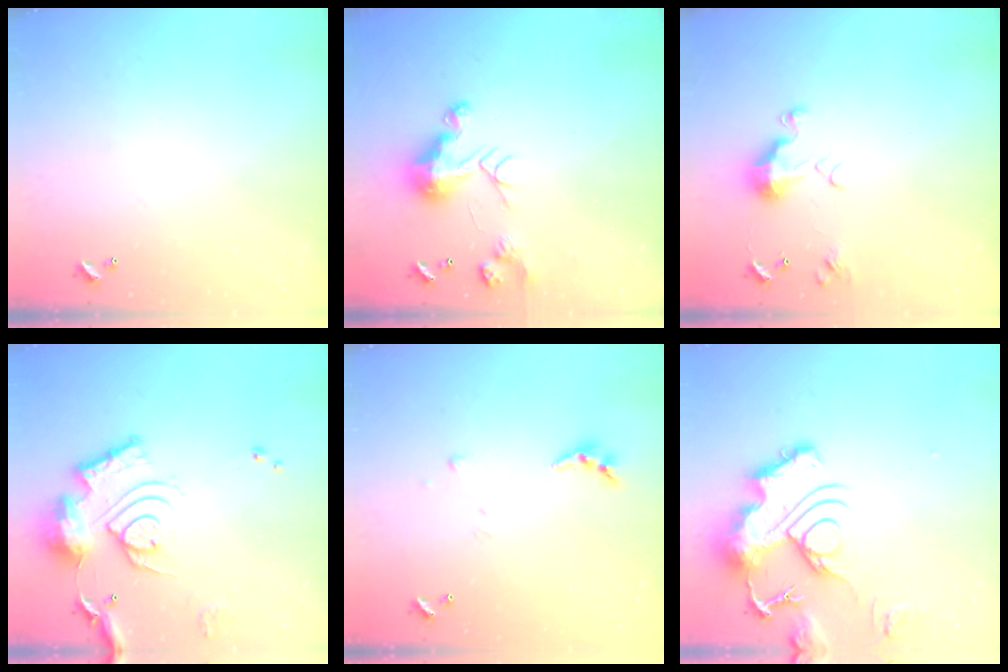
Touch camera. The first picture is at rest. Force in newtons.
{"total": 8.7, "press": 8.6, "slide": 0.2}
{"total": 6.6, "press": 6.5, "slide": 1.0}
{"total": 15.8, "press": 15.8, "slide": 1.0}
{"total": 4.7, "press": 4.7, "slide": 0.3}
{"total": 16.4, "press": 16.3, "slide": 1.5}